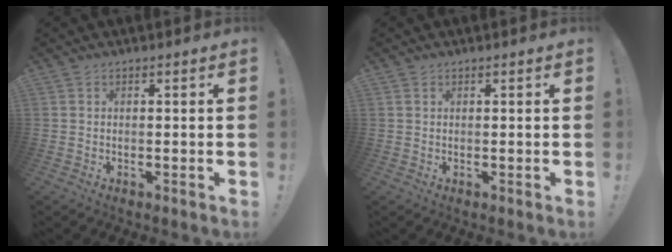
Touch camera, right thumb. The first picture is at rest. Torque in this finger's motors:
{"motor_torque": [0.02, -0.11, -0.03, 0.18, 0.05]}